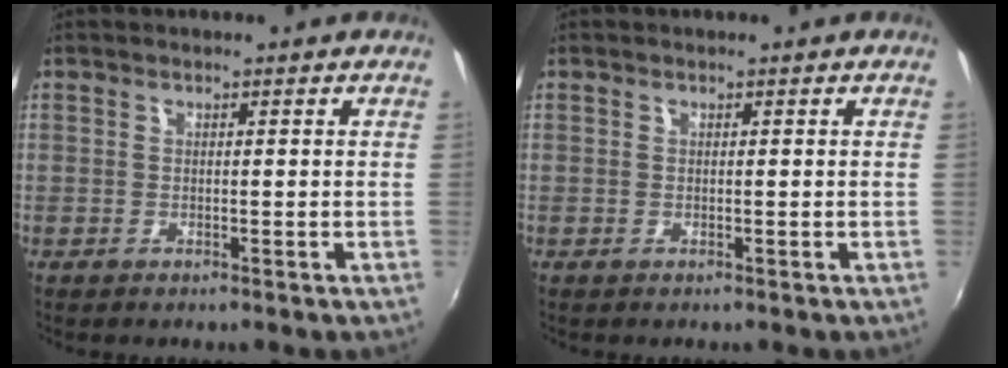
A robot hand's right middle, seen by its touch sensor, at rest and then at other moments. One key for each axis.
{"total": 0.0}